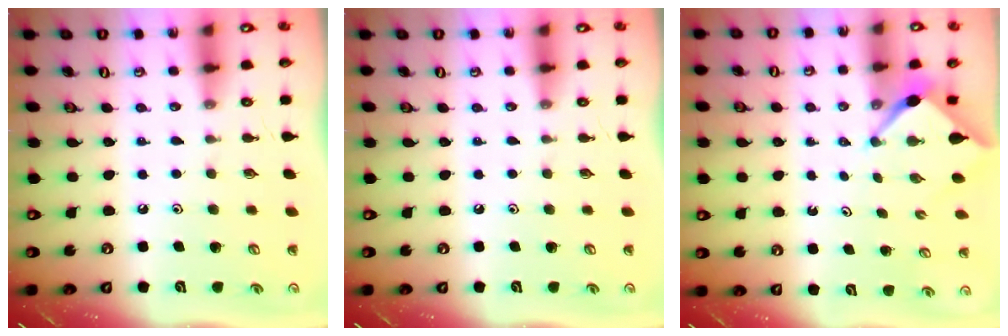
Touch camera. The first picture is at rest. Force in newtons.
{"total": 0.0}
{"total": 2.4, "press": 2.4, "slide": 0.2}